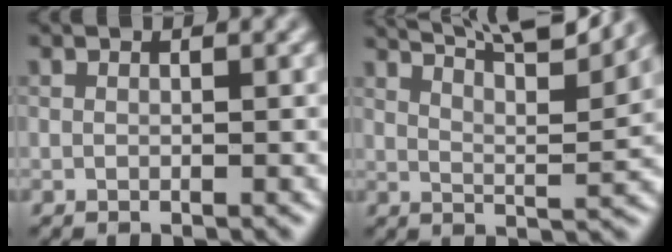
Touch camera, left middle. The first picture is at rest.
{"total": 10.2, "force": [8.1, 1.9, 5.9], "torque": [-0.087, 0.023, 0.097]}